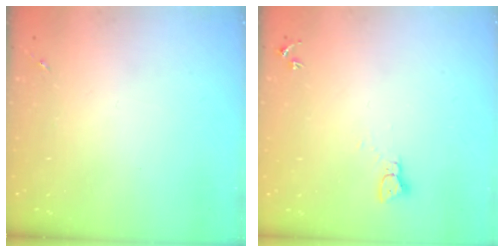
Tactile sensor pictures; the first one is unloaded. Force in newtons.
{"total": 2.3, "press": 2.3, "slide": 0.3}